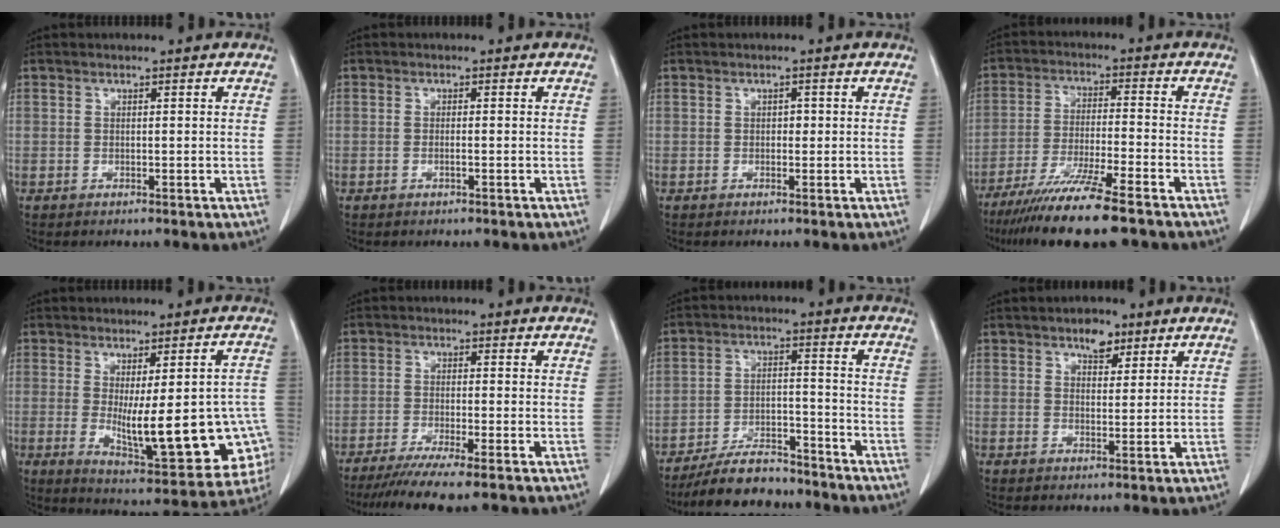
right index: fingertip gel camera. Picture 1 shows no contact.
{"total": 0.6, "force": [-0.2, 0.0, 0.5], "torque": [-0.012, 0.000, -0.003]}
{"total": 0.9, "force": [0.0, 0.6, 0.6], "torque": [-0.004, 0.003, -0.003]}
{"total": 13.3, "force": [-10.0, 0.2, 8.7], "torque": [-0.156, -0.039, -0.169]}
{"total": 19.3, "force": [-3.9, 5.2, 18.2], "torque": [-0.176, -0.002, -0.028]}
{"total": 7.8, "force": [-5.9, -0.4, 5.1], "torque": [-0.076, -0.019, -0.095]}
{"total": 9.8, "force": [-8.7, 2.9, 3.3], "torque": [-0.055, 0.002, -0.150]}
{"total": 3.6, "force": [2.4, 1.9, 1.9], "torque": [-0.028, 0.004, 0.038]}